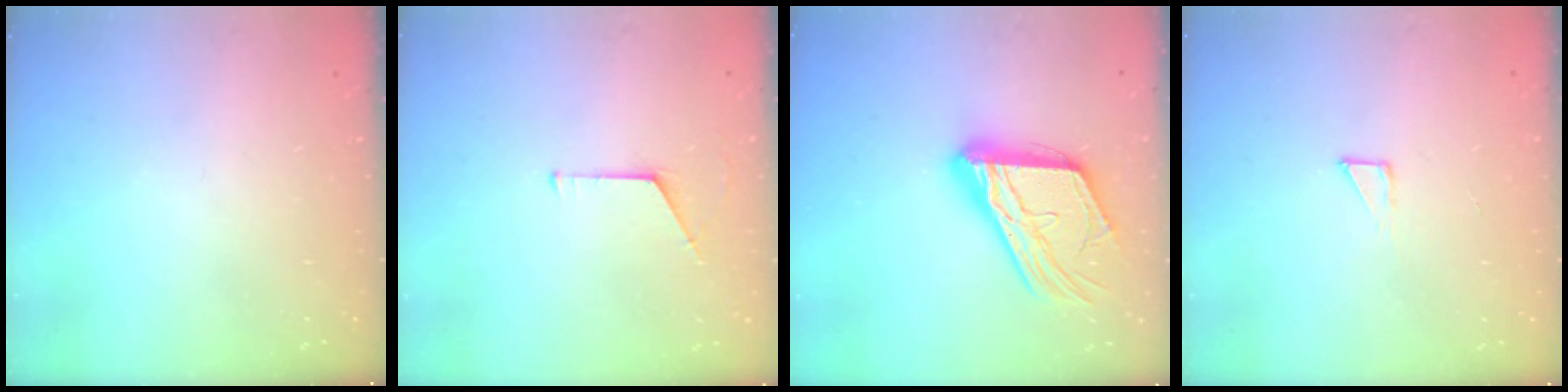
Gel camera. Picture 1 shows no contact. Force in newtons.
{"total": 5.2, "press": 5.1, "slide": 0.4}
{"total": 19.6, "press": 19.5, "slide": 1.8}
{"total": 3.0, "press": 3.0, "slide": 0.3}